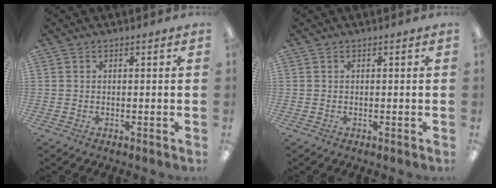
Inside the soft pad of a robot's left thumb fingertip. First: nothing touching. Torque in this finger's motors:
{"motor_torque": [0.00, 0.00, 0.02, 0.02, 0.00]}